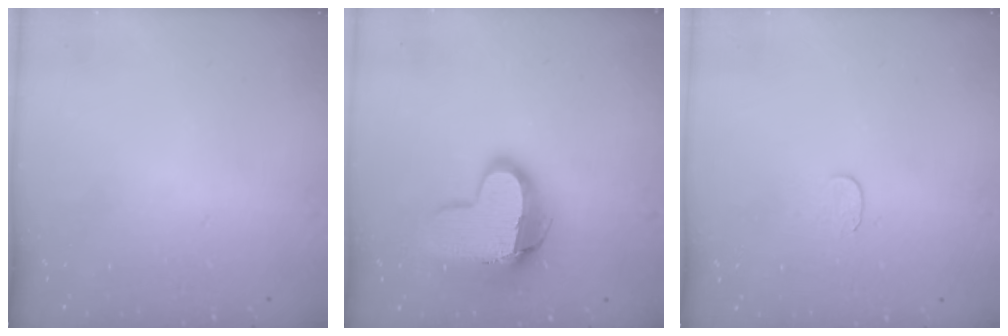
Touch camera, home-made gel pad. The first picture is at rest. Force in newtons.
{"total": 14.2, "press": 14.2, "slide": 1.1}
{"total": 3.7, "press": 3.7, "slide": 0.4}